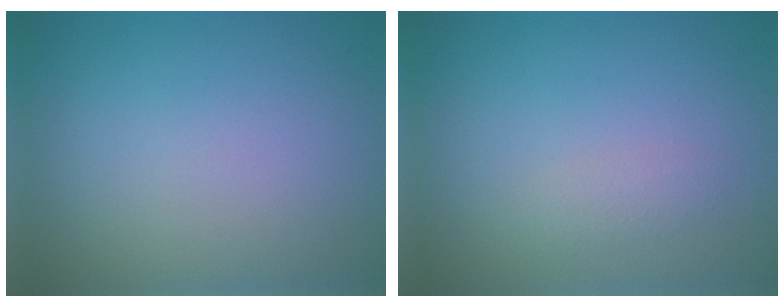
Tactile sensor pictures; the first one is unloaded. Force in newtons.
{"total": 1.1, "press": 1.1, "slide": 0.0}